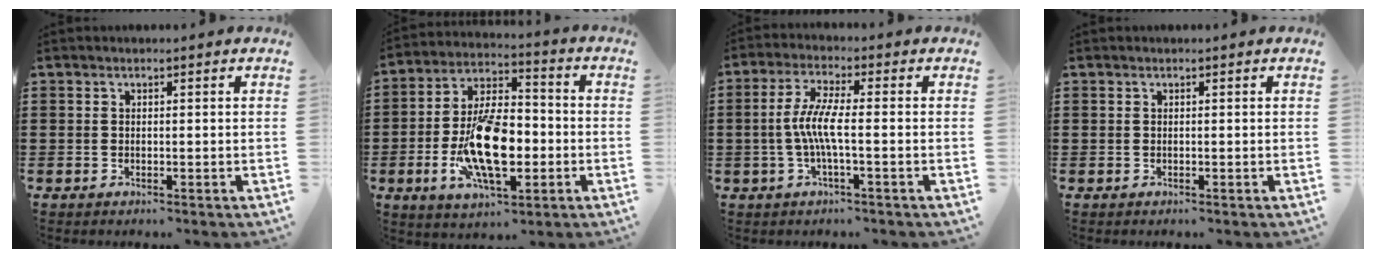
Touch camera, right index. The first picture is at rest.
{"total": 13.9, "force": [-3.4, 6.4, 11.8], "torque": [-0.235, -0.004, -0.059]}
{"total": 5.8, "force": [-1.1, 0.8, 5.7], "torque": [-0.130, -0.010, -0.031]}
{"total": 0.0}